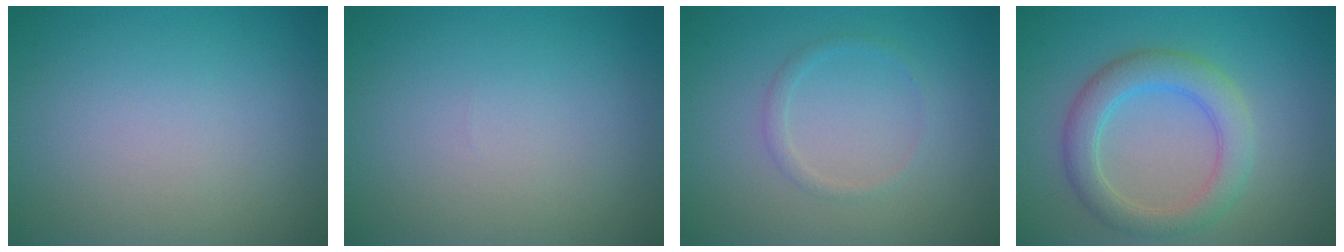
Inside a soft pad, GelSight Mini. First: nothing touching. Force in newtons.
{"total": 0.0}
{"total": 1.0, "press": 1.0, "slide": 0.1}
{"total": 4.2, "press": 4.2, "slide": 0.3}